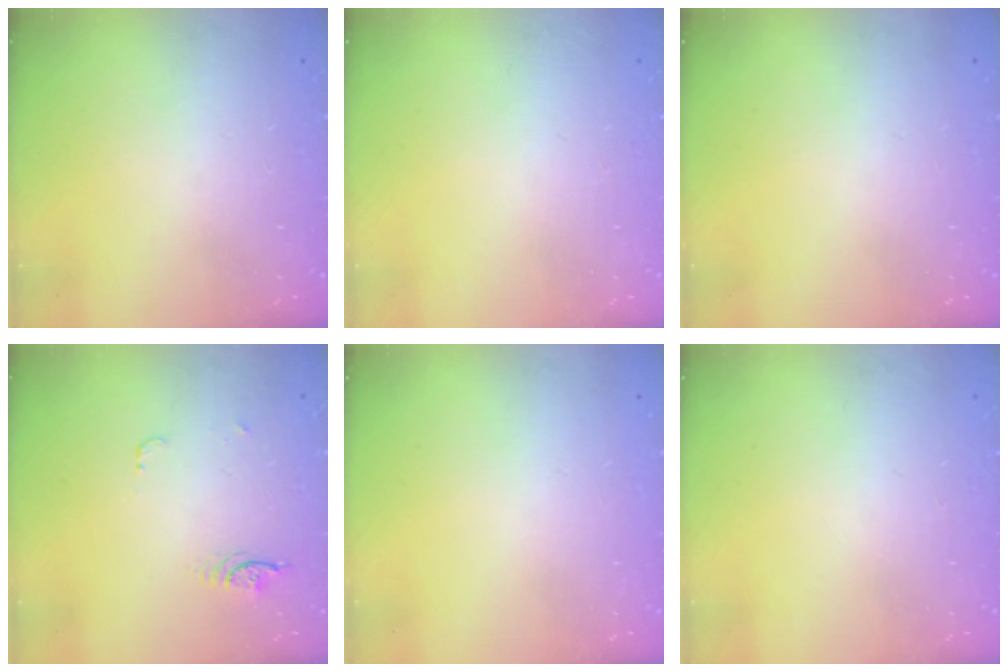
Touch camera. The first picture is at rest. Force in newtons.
{"total": 0.0}
{"total": 0.0}
{"total": 4.4, "press": 4.1, "slide": 1.6}
{"total": 0.0}
{"total": 0.0}